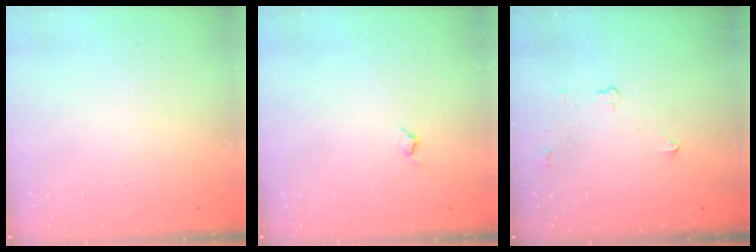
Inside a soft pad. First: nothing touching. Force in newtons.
{"total": 5.6, "press": 5.6, "slide": 0.7}
{"total": 2.8, "press": 2.8, "slide": 0.5}